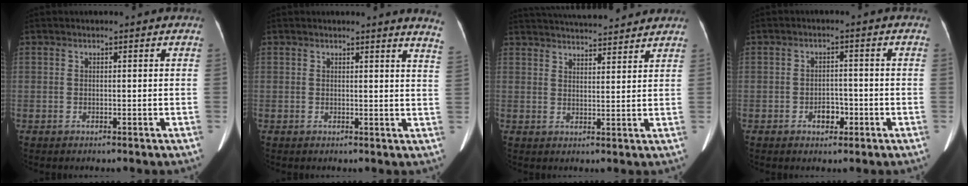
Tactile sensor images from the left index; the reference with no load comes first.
{"total": 6.7, "force": [6.3, -0.9, 2.0], "torque": [-0.011, -0.078, 0.034]}
{"total": 16.3, "force": [15.1, 2.4, 5.6], "torque": [-0.094, 0.020, 0.213]}
{"total": 3.1, "force": [-2.0, 1.8, 1.4], "torque": [-0.018, -0.012, -0.030]}